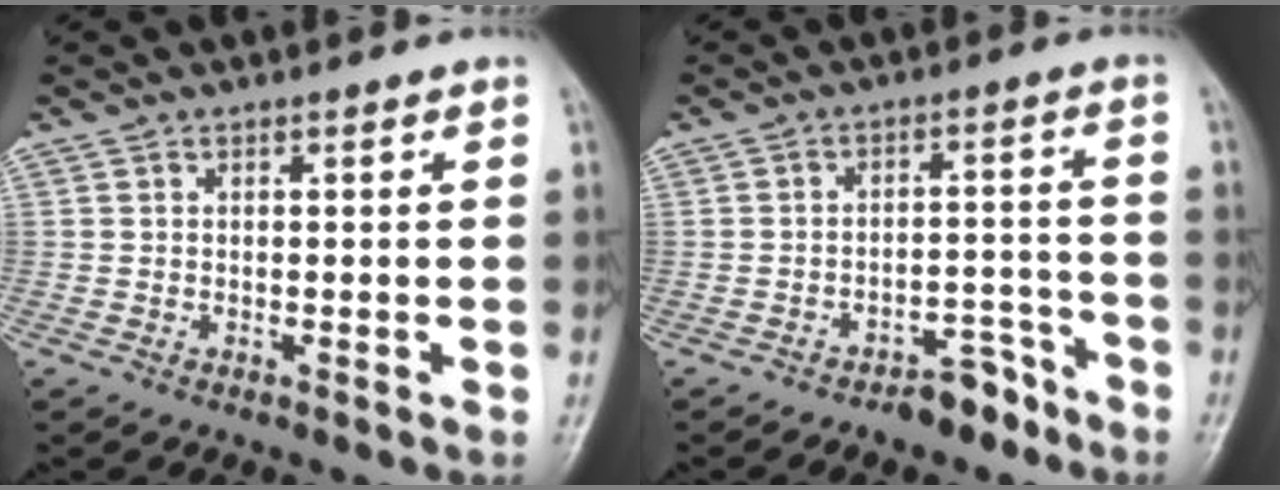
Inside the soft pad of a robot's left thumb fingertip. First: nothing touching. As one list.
[{"total": 6.0, "force": [-4.6, 2.9, 2.5], "torque": [-0.017, 0.044, -0.066]}]